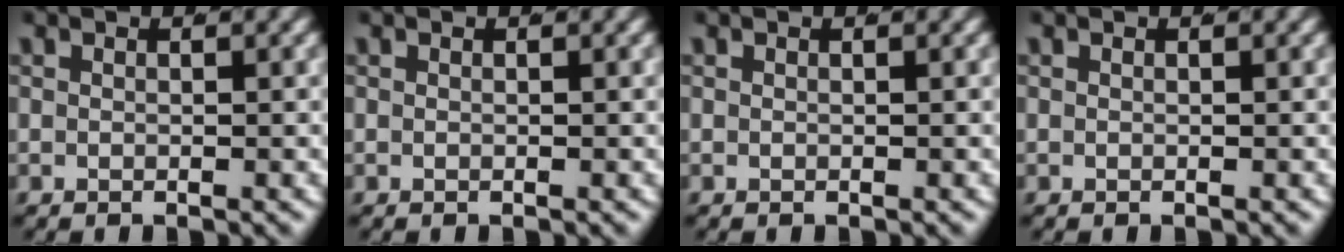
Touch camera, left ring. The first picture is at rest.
{"total": 0.0}
{"total": 0.0}
{"total": 0.0}